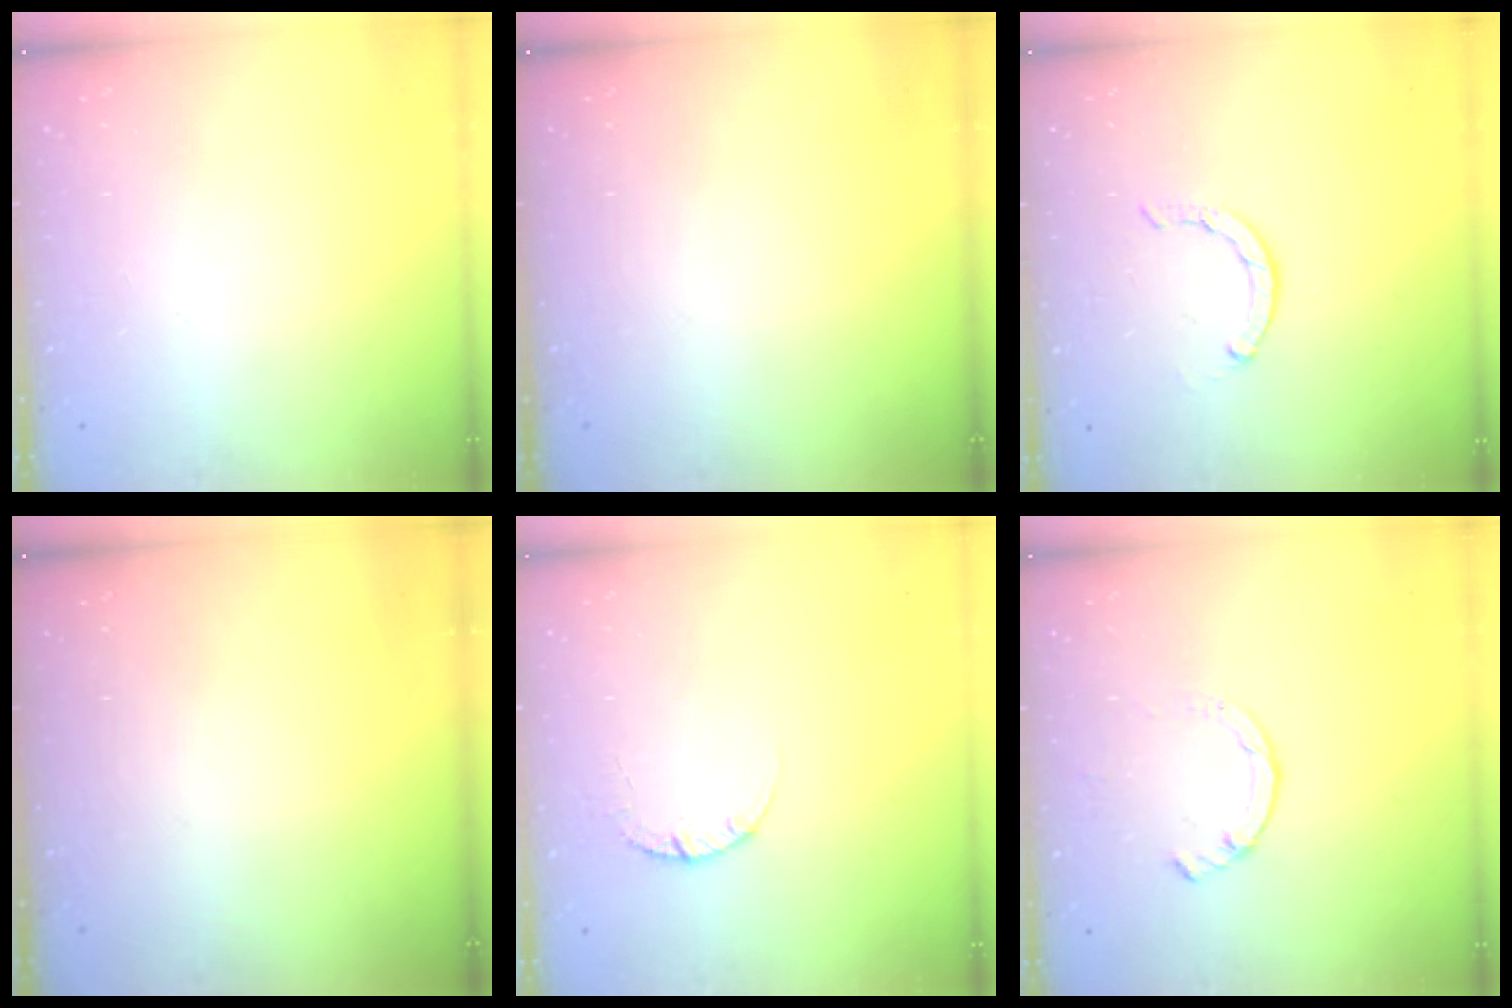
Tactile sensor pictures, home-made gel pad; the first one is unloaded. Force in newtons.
{"total": 0.0}
{"total": 1.6, "press": 1.5, "slide": 0.4}
{"total": 0.0}
{"total": 2.4, "press": 2.4, "slide": 0.3}
{"total": 2.8, "press": 2.8, "slide": 0.4}